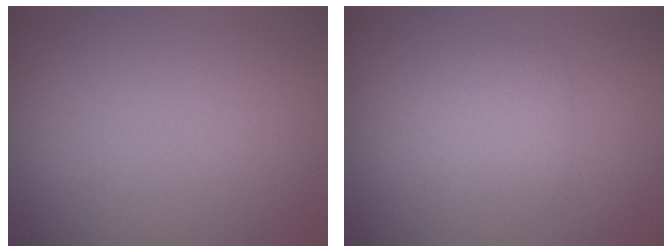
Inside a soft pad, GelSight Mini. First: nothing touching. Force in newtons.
{"total": 2.3, "press": 2.3, "slide": 0.1}